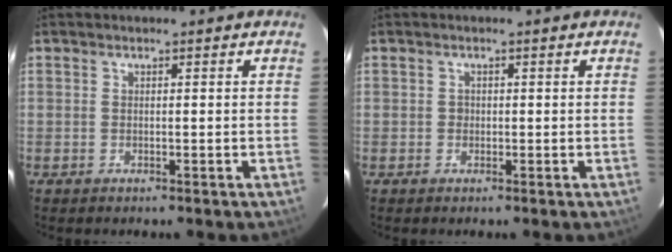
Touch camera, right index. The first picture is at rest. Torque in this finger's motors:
{"motor_torque": [0.19, -0.02, 0.01, 0.01]}